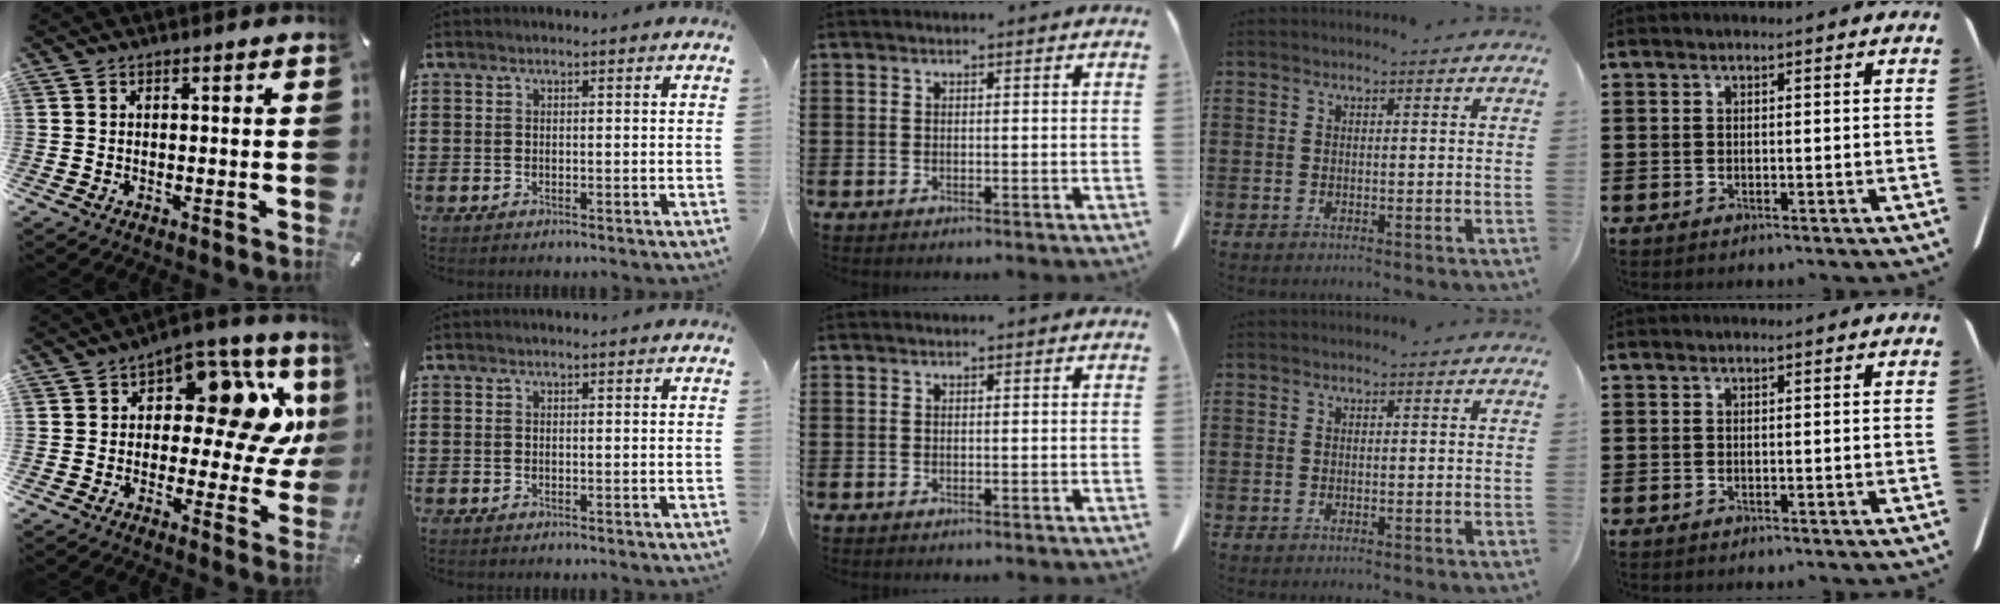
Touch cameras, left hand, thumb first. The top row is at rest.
{"thumb": {"total": 17.6, "force": [5.2, 9.9, 13.6], "torque": [-0.180, -0.027, 0.087]}}